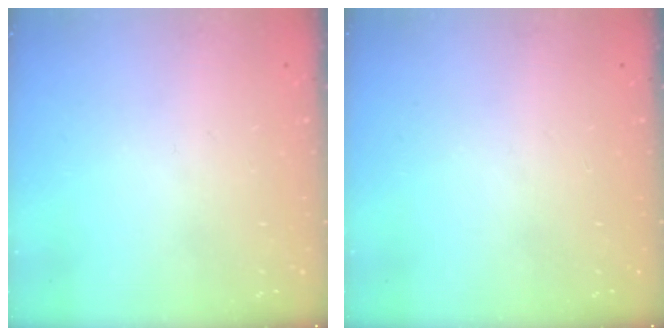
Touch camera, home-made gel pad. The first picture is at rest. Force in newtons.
{"total": 0.0}